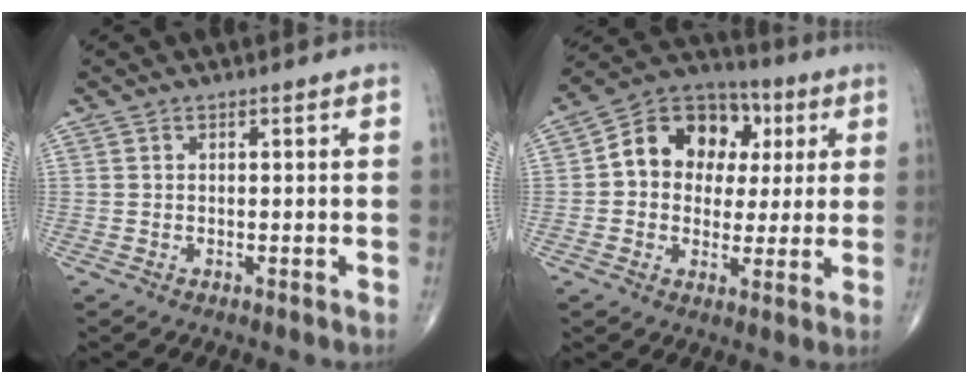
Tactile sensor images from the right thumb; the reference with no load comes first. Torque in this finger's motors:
{"motor_torque": [2.00, 2.03, 0.84, -0.12, 0.09]}